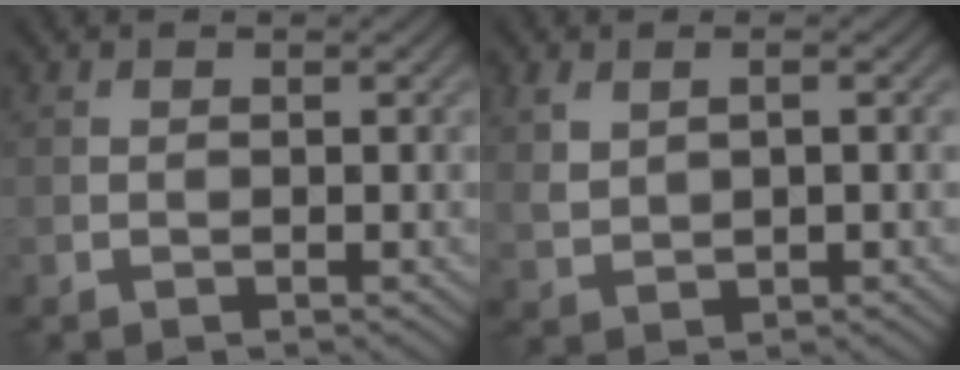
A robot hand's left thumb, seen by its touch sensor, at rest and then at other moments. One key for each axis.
{"total": 3.0, "fx": 0.9, "fy": 1.8, "fz": 2.2, "tx": -0.054, "ty": -0.001, "tz": 0.023}